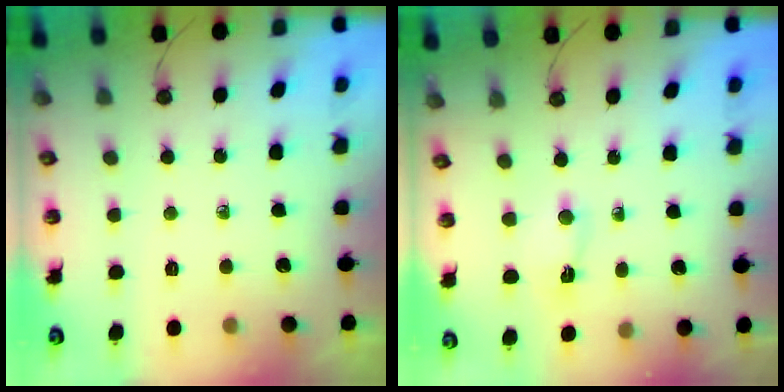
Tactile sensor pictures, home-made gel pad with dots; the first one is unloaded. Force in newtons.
{"total": 1.0, "press": 1.0, "slide": 0.4}